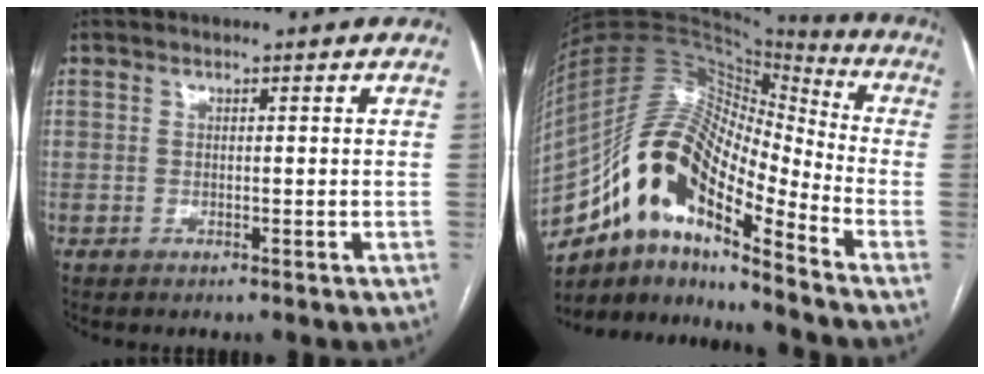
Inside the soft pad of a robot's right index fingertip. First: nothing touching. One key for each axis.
{"total": 18.9, "fx": -11.1, "fy": 5.5, "fz": 14.2, "tx": -0.272, "ty": 0.033, "tz": -0.191}